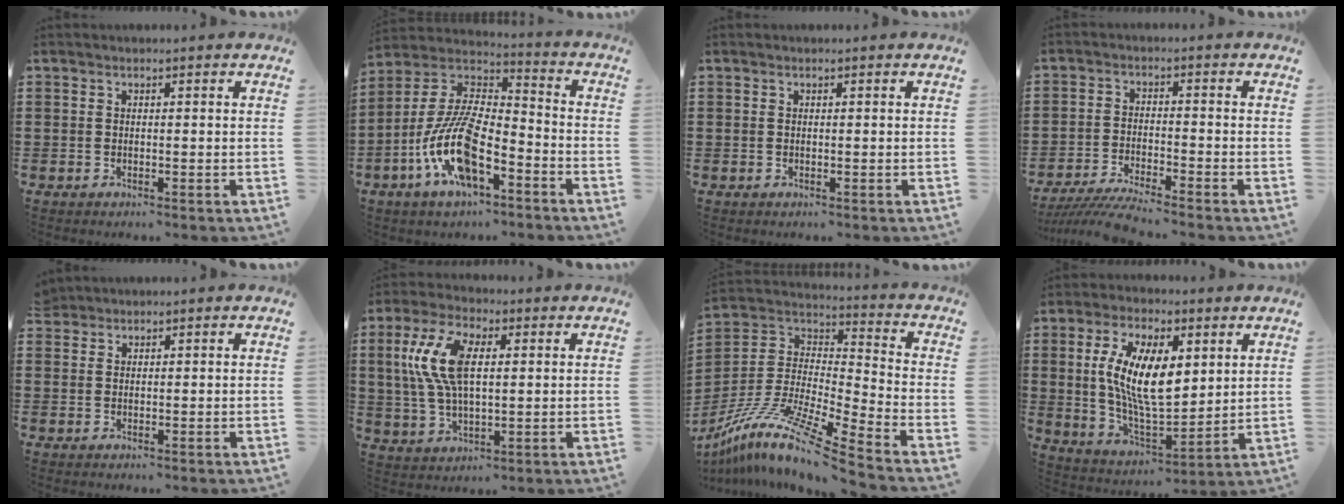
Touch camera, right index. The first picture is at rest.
{"total": 13.4, "force": [-6.0, 5.0, 10.8], "torque": [-0.253, -0.007, -0.122]}
{"total": 0.0}
{"total": 5.0, "force": [-4.8, -0.4, 1.5], "torque": [-0.037, -0.017, -0.095]}
{"total": 1.5, "force": [1.4, 0.7, -0.2], "torque": [-0.002, 0.002, 0.029]}
{"total": 10.4, "force": [2.4, 4.8, 9.0], "torque": [-0.206, 0.006, 0.035]}
{"total": 12.6, "force": [-9.8, 0.4, 7.8], "torque": [-0.167, -0.004, -0.197]}
{"total": 11.8, "force": [3.2, 5.0, 10.2], "torque": [-0.212, 0.002, 0.057]}